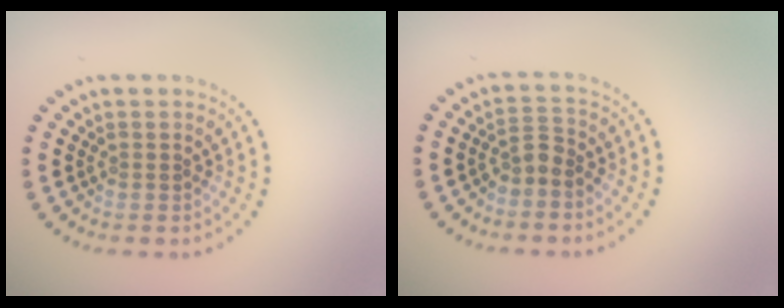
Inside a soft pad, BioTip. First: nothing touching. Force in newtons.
{"total": 1.8, "press": 1.4, "slide": 1.1}